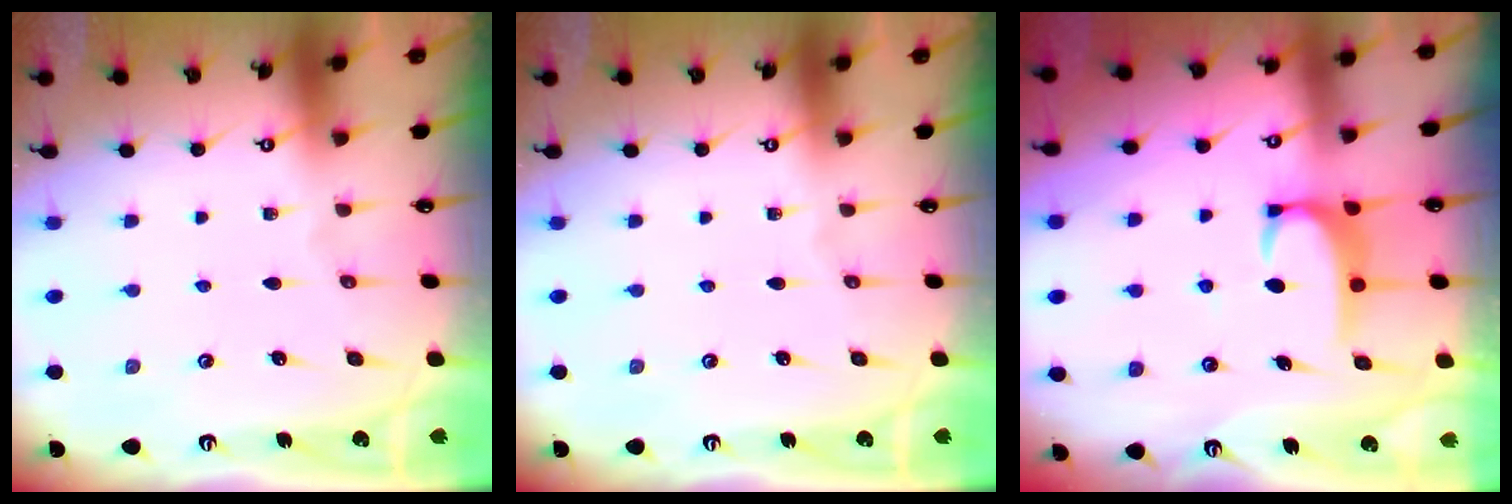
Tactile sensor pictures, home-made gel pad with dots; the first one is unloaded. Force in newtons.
{"total": 0.0}
{"total": 2.9, "press": 2.9, "slide": 0.6}